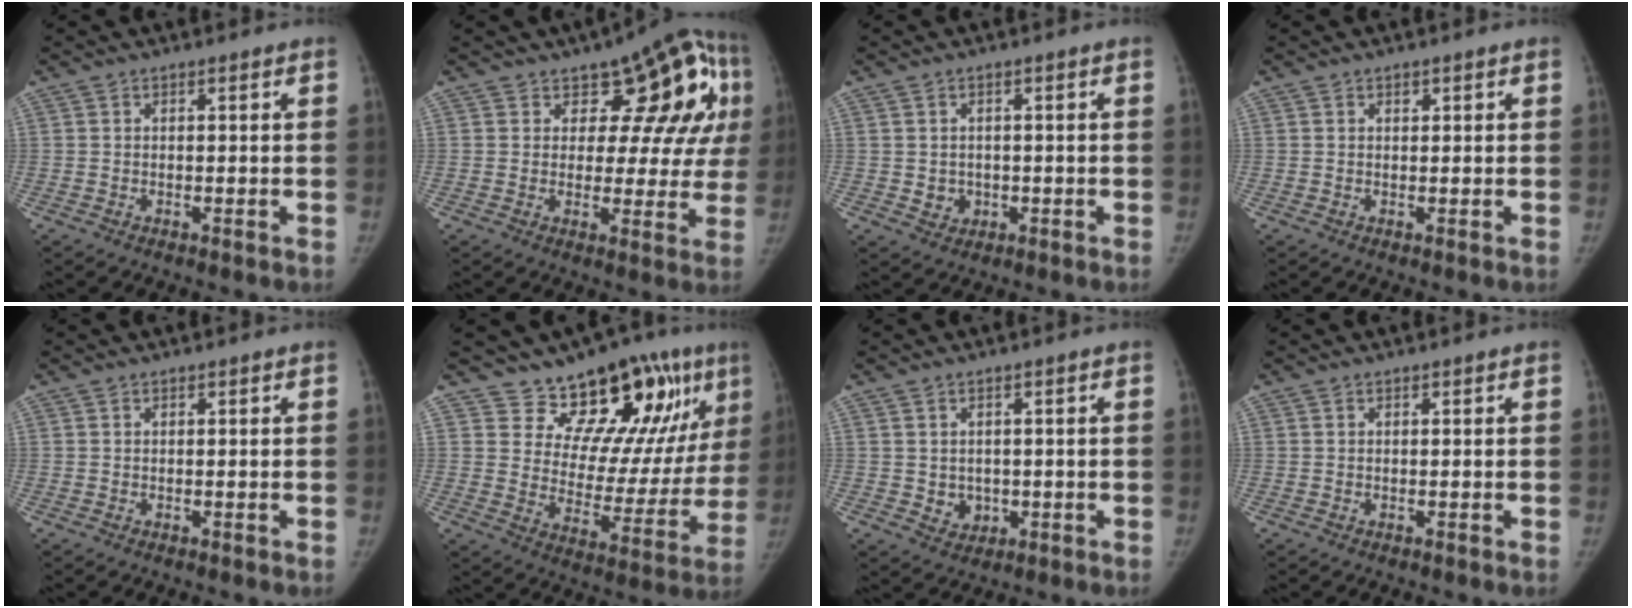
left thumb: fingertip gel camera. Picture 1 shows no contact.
{"total": 15.5, "force": [5.6, 8.6, 11.5], "torque": [-0.071, -0.011, 0.069]}
{"total": 2.9, "force": [-0.3, 2.7, 1.1], "torque": [-0.004, 0.001, 0.005]}
{"total": 0.8, "force": [0.5, 0.6, 0.3], "torque": [0.002, -0.002, 0.006]}
{"total": 0.0}
{"total": 19.0, "force": [12.6, 8.4, 11.6], "torque": [-0.096, -0.078, 0.185]}
{"total": 3.5, "force": [-0.2, 3.1, 1.6], "torque": [-0.010, -0.001, 0.009]}
{"total": 0.0}